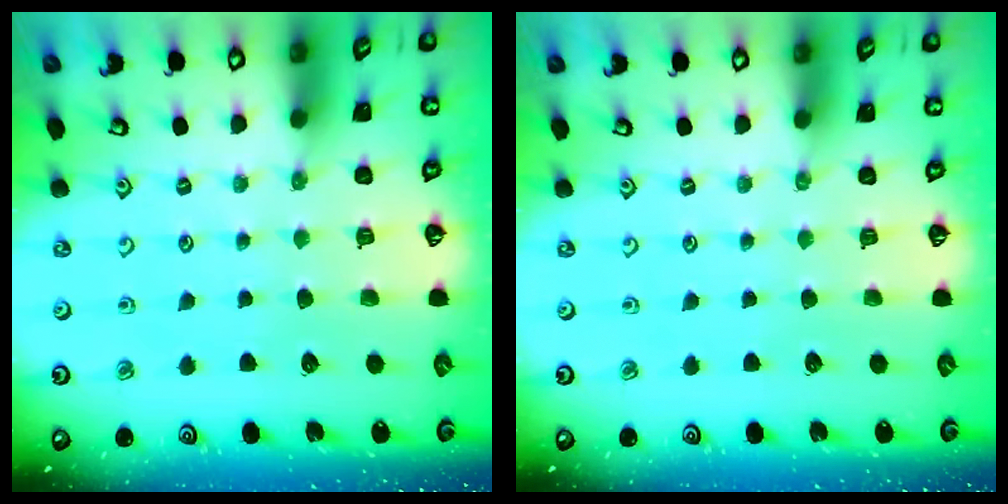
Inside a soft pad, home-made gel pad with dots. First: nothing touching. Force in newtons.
{"total": 0.0}